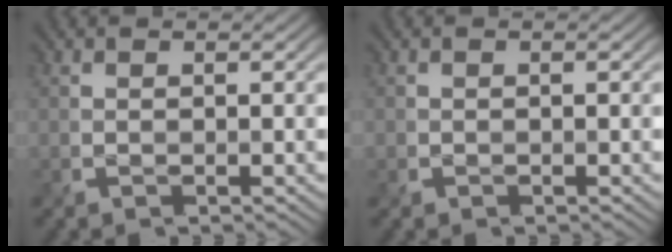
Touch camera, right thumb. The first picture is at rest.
{"total": 0.0}